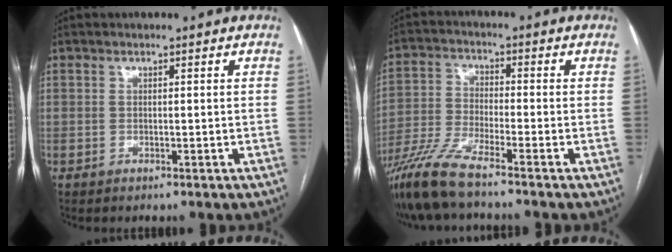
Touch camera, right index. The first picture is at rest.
{"total": 9.3, "force": [-7.7, -0.3, 5.2], "torque": [-0.108, -0.027, -0.152]}